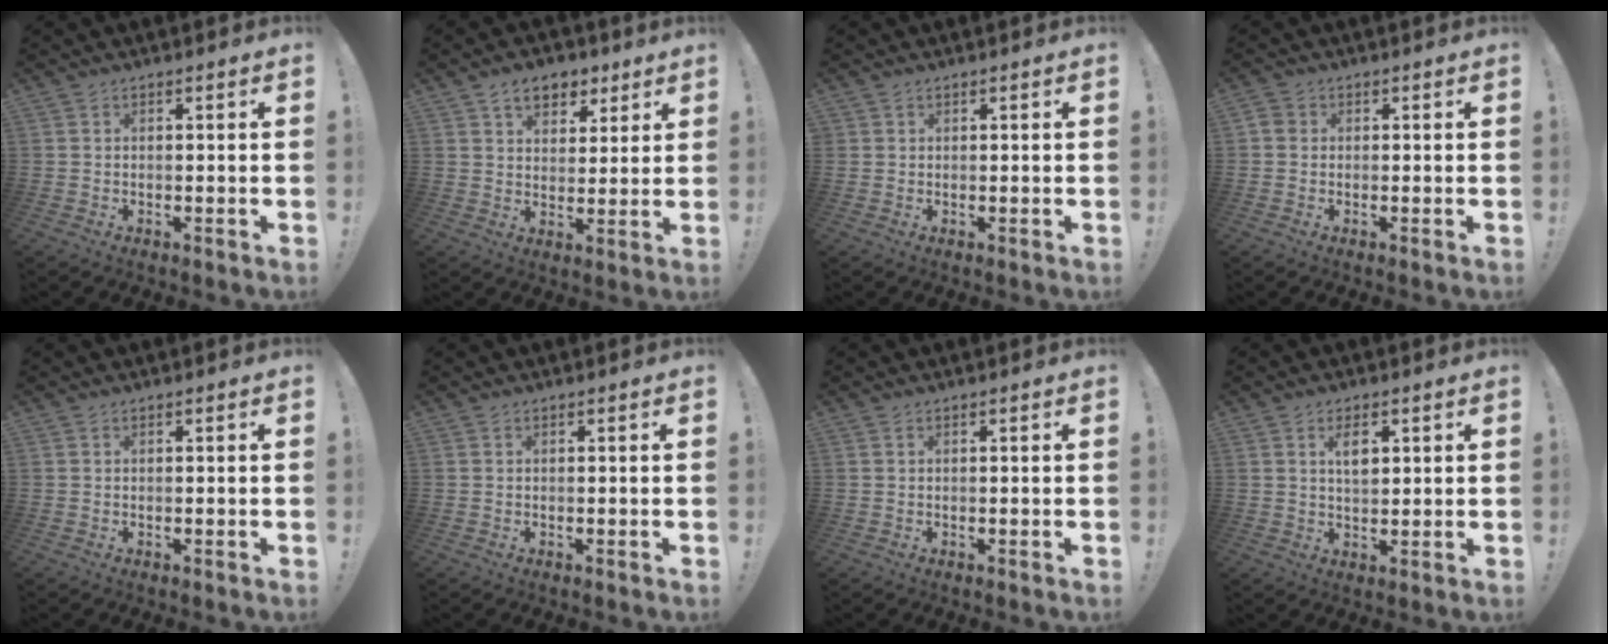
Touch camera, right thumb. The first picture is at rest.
{"total": 9.3, "force": [5.4, 6.3, 4.1], "torque": [-0.055, -0.021, 0.102]}
{"total": 0.9, "force": [0.6, 0.6, 0.0], "torque": [0.006, -0.003, 0.011]}
{"total": 2.6, "force": [0.2, 2.3, 1.1], "torque": [-0.021, 0.011, 0.006]}
{"total": 0.0}
{"total": 0.0}
{"total": 0.0}
{"total": 5.1, "force": [2.0, 2.9, 3.8], "torque": [-0.051, -0.006, 0.030]}